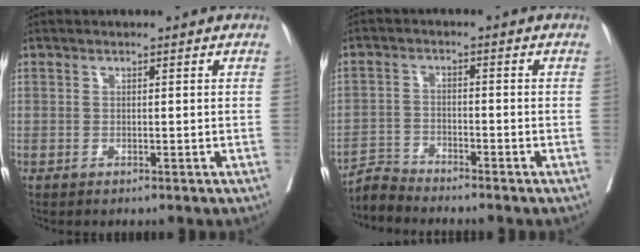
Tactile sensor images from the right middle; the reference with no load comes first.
{"total": 3.6, "force": [-3.4, -0.3, -0.9], "torque": [0.017, -0.014, -0.068]}